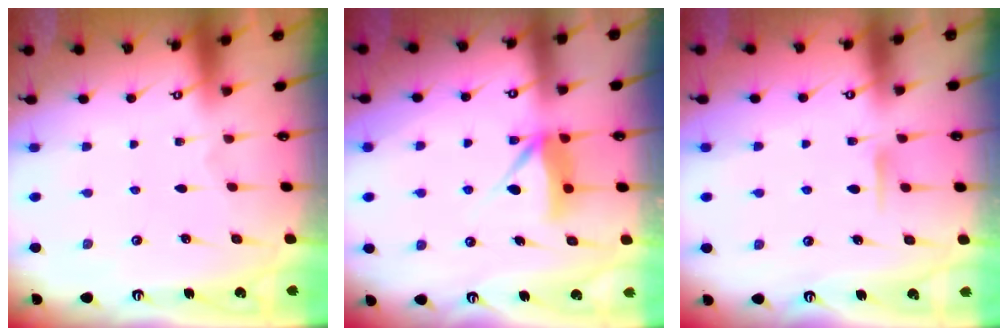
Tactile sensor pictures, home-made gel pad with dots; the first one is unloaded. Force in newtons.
{"total": 8.0, "press": 8.0, "slide": 0.5}
{"total": 4.9, "press": 4.8, "slide": 0.6}